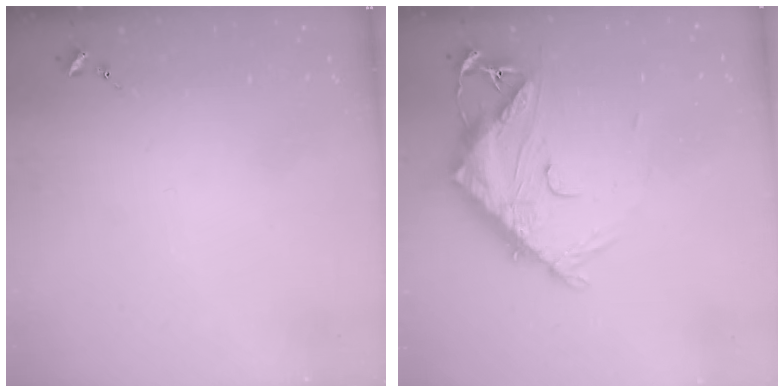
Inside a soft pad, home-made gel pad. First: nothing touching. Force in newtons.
{"total": 14.3, "press": 14.2, "slide": 1.3}